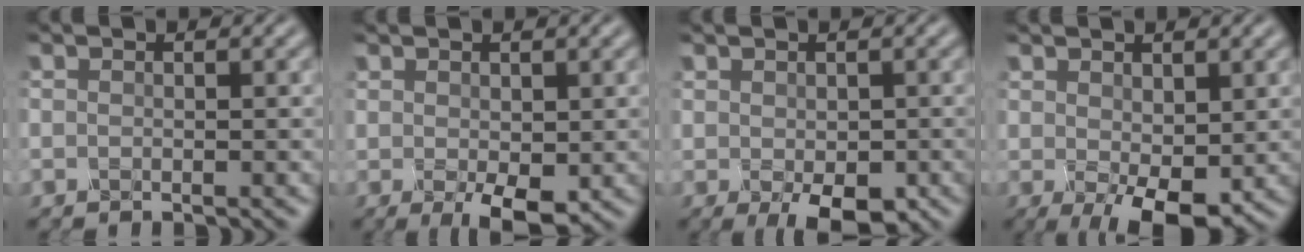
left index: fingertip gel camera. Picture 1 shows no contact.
{"total": 2.9, "force": [-0.4, 1.3, 2.5], "torque": [-0.049, -0.010, 0.002]}
{"total": 3.7, "force": [-1.4, 1.8, 2.9], "torque": [-0.047, -0.013, -0.014]}
{"total": 4.6, "force": [-0.1, 2.2, 4.0], "torque": [-0.079, -0.011, 0.007]}